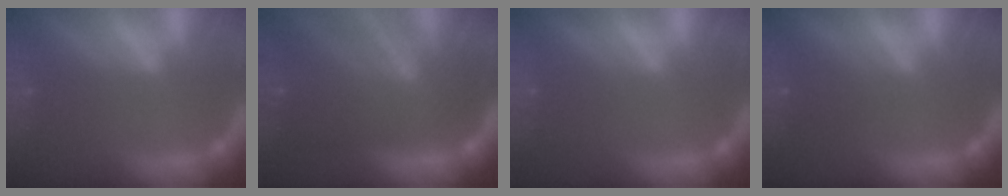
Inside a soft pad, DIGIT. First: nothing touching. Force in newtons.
{"total": 9.1}
{"total": 0.0}
{"total": 2.0}